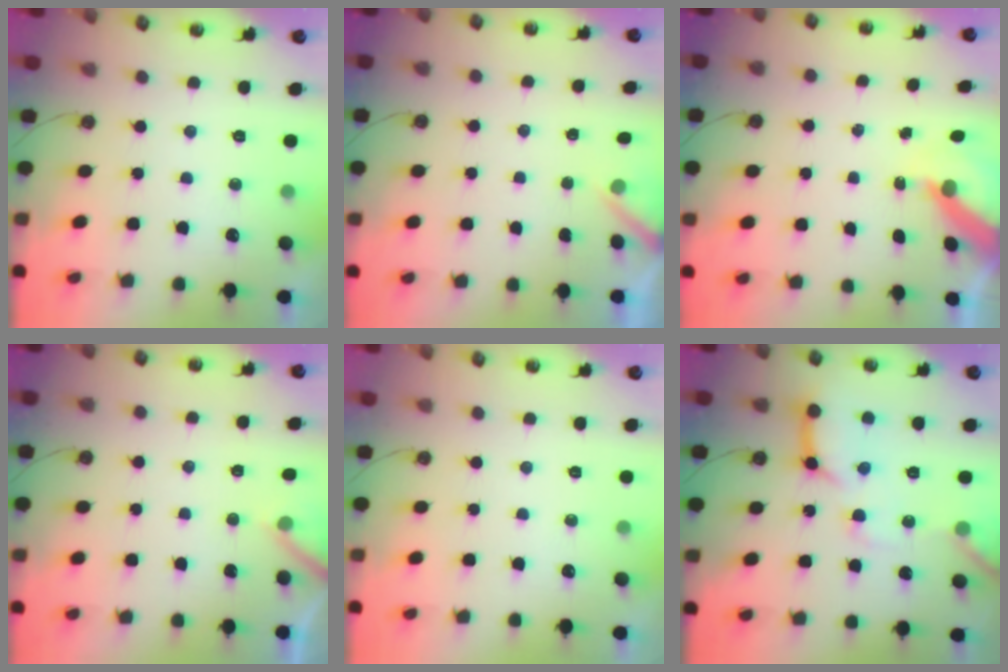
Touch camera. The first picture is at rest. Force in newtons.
{"total": 2.4, "press": 2.4, "slide": 0.3}
{"total": 7.1, "press": 7.1, "slide": 0.9}
{"total": 5.6, "press": 5.6, "slide": 0.1}
{"total": 0.0}
{"total": 15.2, "press": 15.1, "slide": 1.7}